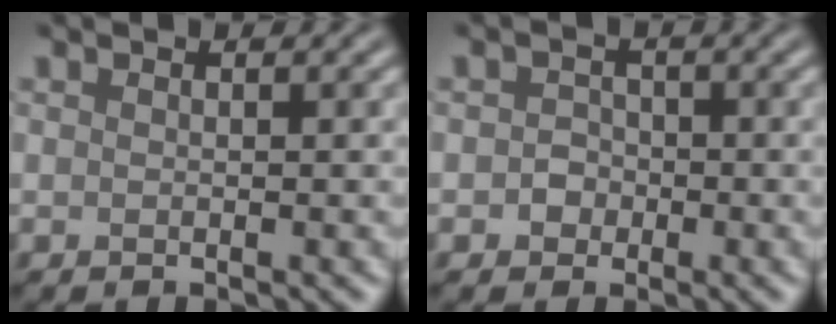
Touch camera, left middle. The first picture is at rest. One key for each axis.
{"total": 1.5, "fx": -0.4, "fy": 1.4, "fz": 0.4, "tx": -0.001, "ty": 0.002, "tz": -0.011}